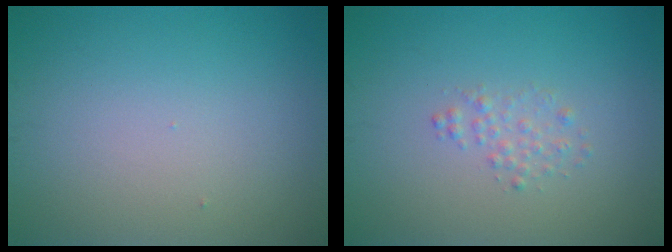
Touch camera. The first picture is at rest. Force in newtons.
{"total": 1.2, "press": 1.2, "slide": 0.0}